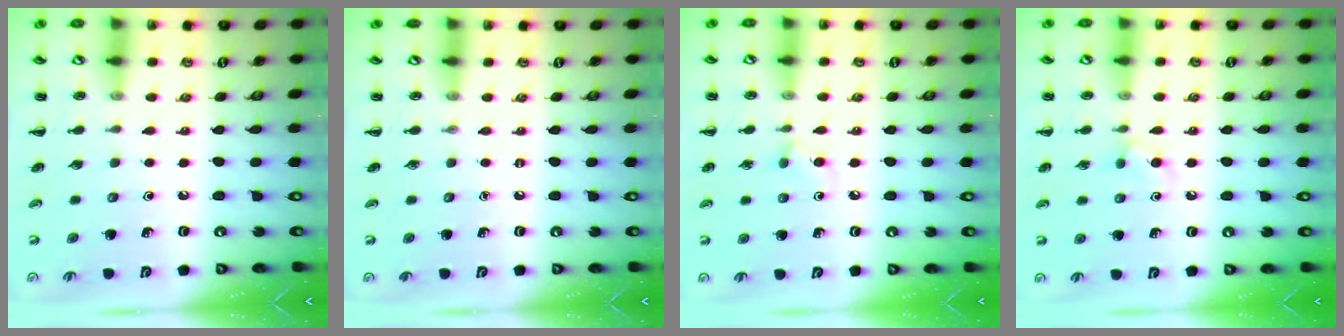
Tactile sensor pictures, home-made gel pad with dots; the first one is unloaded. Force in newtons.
{"total": 0.0}
{"total": 4.1, "press": 3.7, "slide": 1.7}
{"total": 4.3, "press": 4.0, "slide": 1.5}